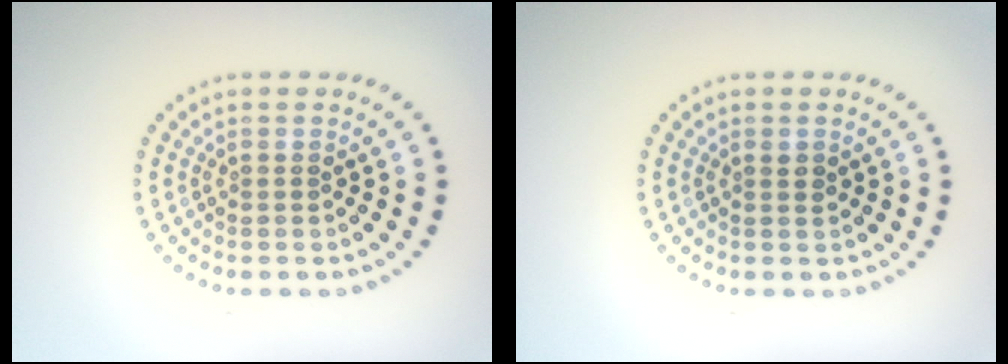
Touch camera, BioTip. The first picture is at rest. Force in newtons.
{"total": 0.8, "press": 0.7, "slide": 0.3}